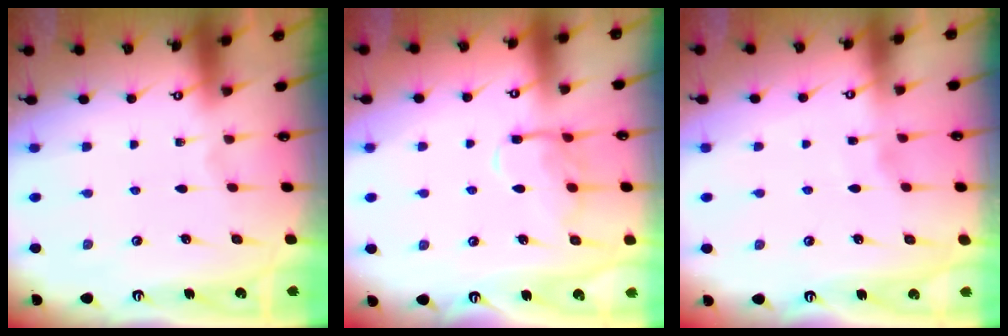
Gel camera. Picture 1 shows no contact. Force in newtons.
{"total": 13.1, "press": 13.1, "slide": 1.0}
{"total": 2.6, "press": 2.5, "slide": 0.2}